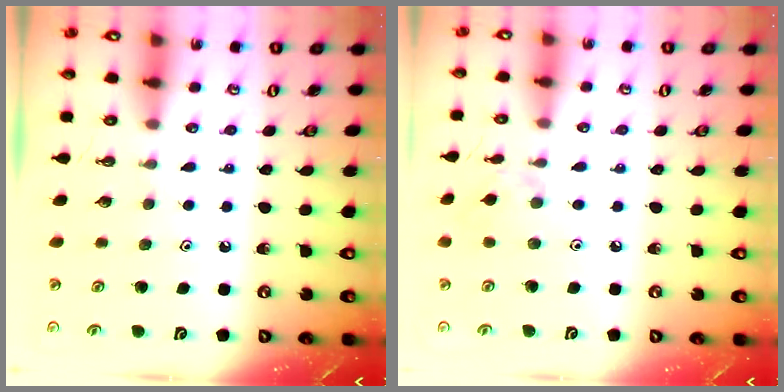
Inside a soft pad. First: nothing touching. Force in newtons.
{"total": 2.8, "press": 2.7, "slide": 0.6}